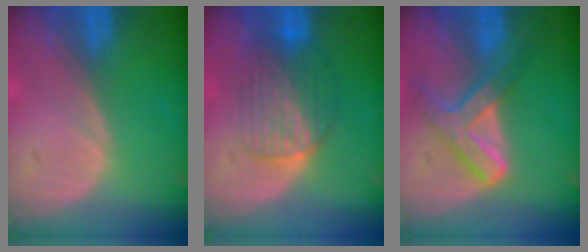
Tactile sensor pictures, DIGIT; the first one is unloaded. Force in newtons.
{"total": 6.4, "press": 6.3, "slide": 1.1}
{"total": 7.3, "press": 6.2, "slide": 3.8}